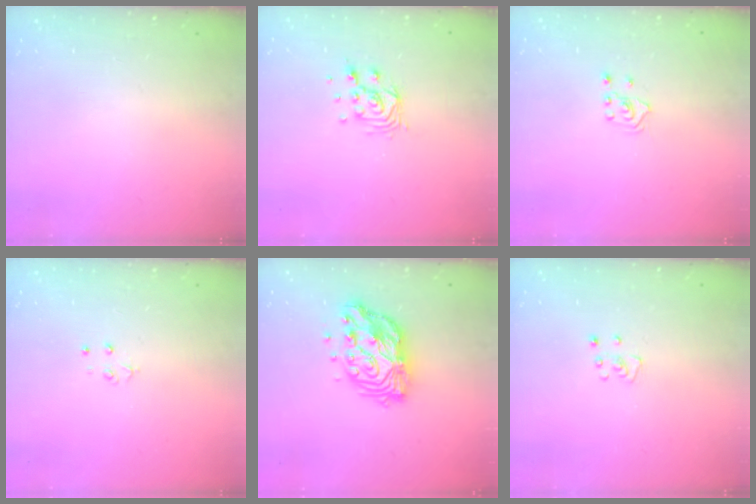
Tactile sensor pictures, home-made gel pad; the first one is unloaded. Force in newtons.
{"total": 8.2, "press": 8.2, "slide": 0.6}
{"total": 2.1, "press": 1.8, "slide": 0.9}
{"total": 2.8, "press": 2.8, "slide": 0.3}
{"total": 13.4, "press": 13.4, "slide": 1.2}
{"total": 3.9, "press": 3.9, "slide": 0.2}